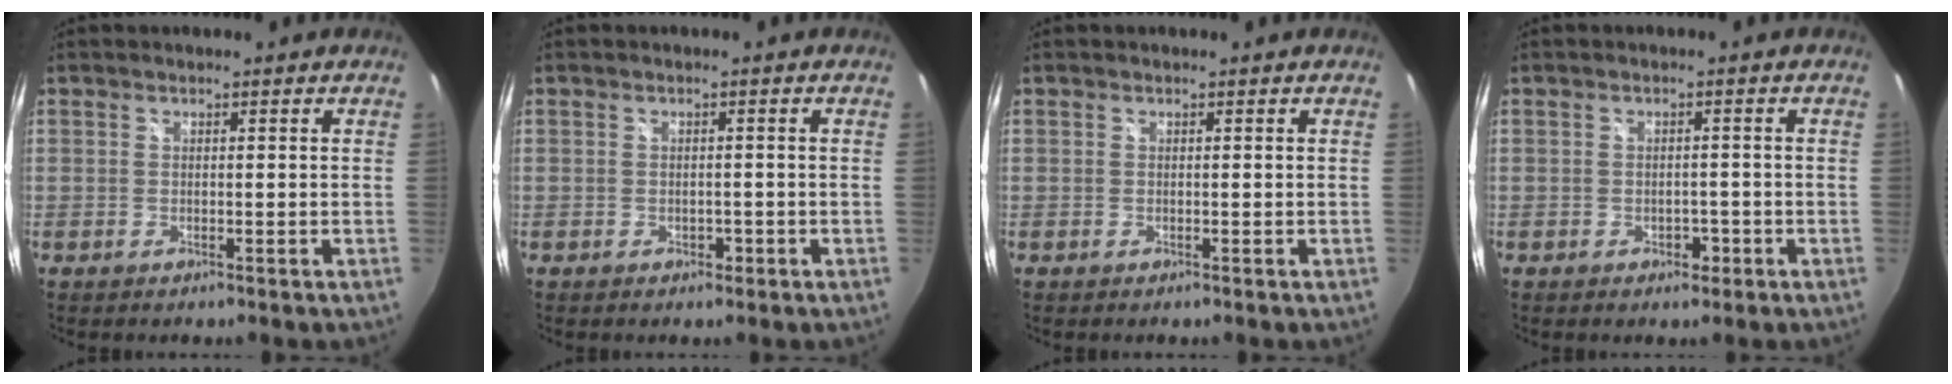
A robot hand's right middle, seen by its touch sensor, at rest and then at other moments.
{"total": 1.3, "force": [-0.6, 1.0, 0.4], "torque": [-0.006, -0.002, -0.007]}
{"total": 0.0}
{"total": 2.1, "force": [-1.0, 1.6, 0.9], "torque": [-0.014, 0.000, -0.012]}